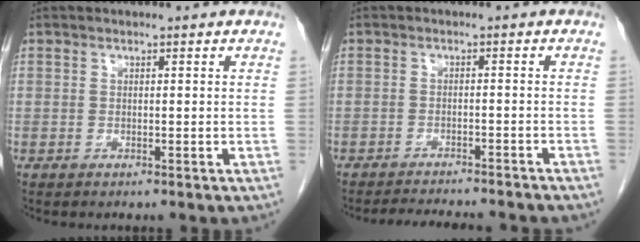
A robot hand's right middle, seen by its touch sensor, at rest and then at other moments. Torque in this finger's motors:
{"motor_torque": [1.18, -0.95, 0.20, 0.08]}